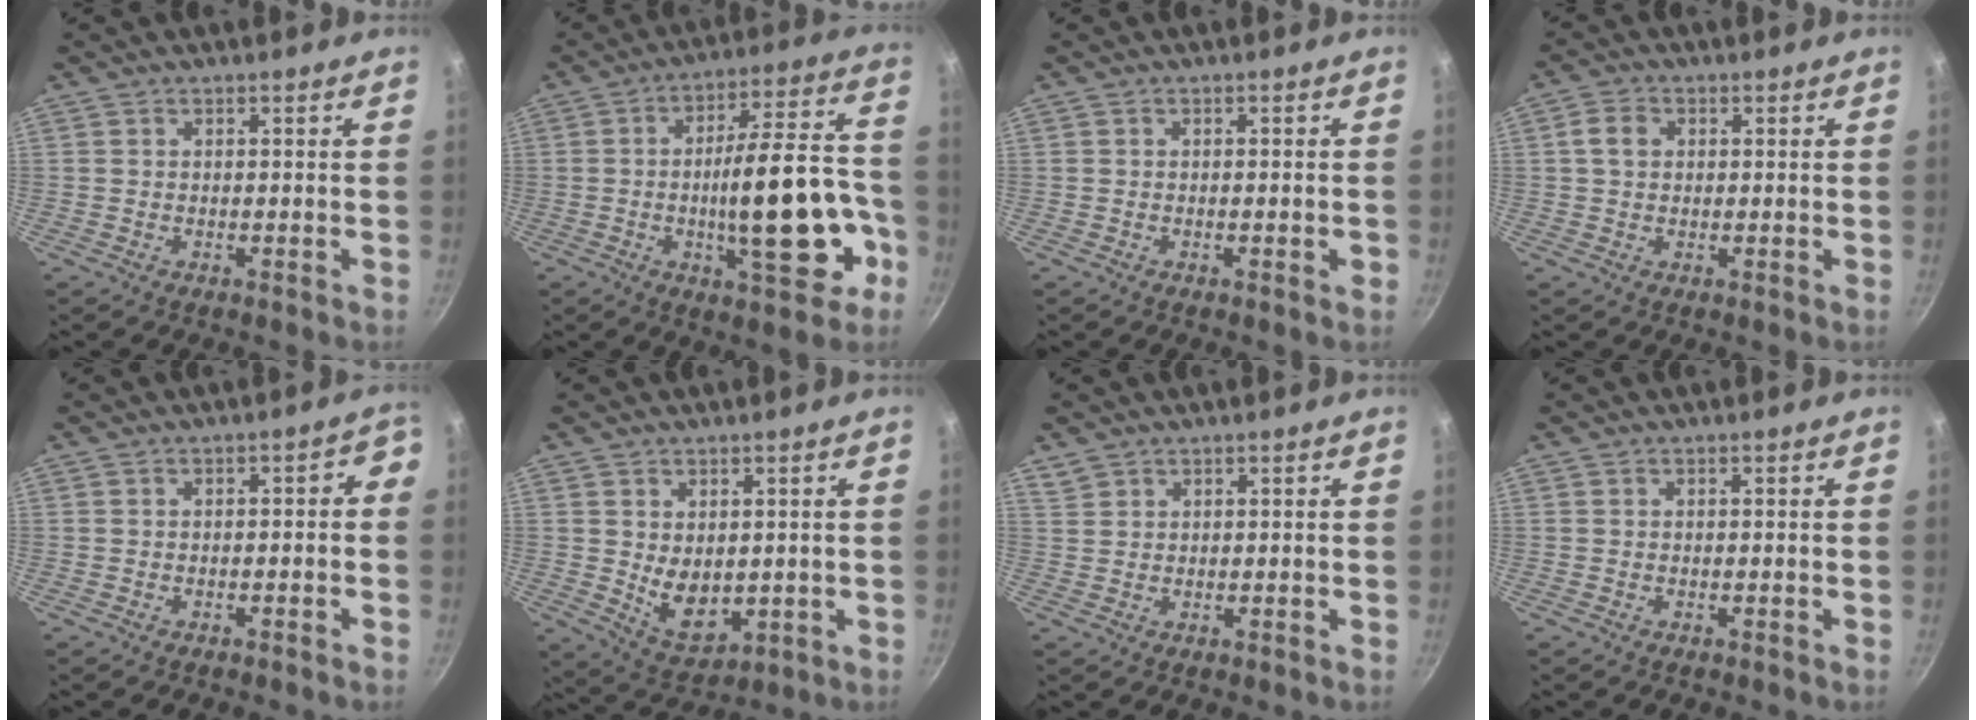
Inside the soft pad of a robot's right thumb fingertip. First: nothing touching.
{"total": 19.6, "force": [-5.6, 6.8, 17.5], "torque": [-0.225, 0.048, -0.077]}
{"total": 1.4, "force": [-0.5, 0.3, 1.3], "torque": [-0.019, 0.002, -0.008]}
{"total": 3.8, "force": [0.7, 3.1, 2.2], "torque": [-0.030, 0.008, 0.009]}
{"total": 3.1, "force": [-0.9, 1.7, 2.5], "torque": [-0.012, 0.033, -0.006]}
{"total": 7.6, "force": [0.7, 5.1, 5.6], "torque": [-0.071, -0.022, 0.033]}
{"total": 2.3, "force": [1.7, 1.4, 0.4], "torque": [-0.001, 0.003, 0.036]}
{"total": 0.0}